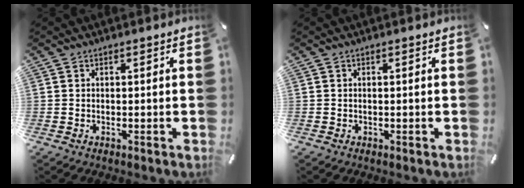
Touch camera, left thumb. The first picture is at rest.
{"total": 0.0}